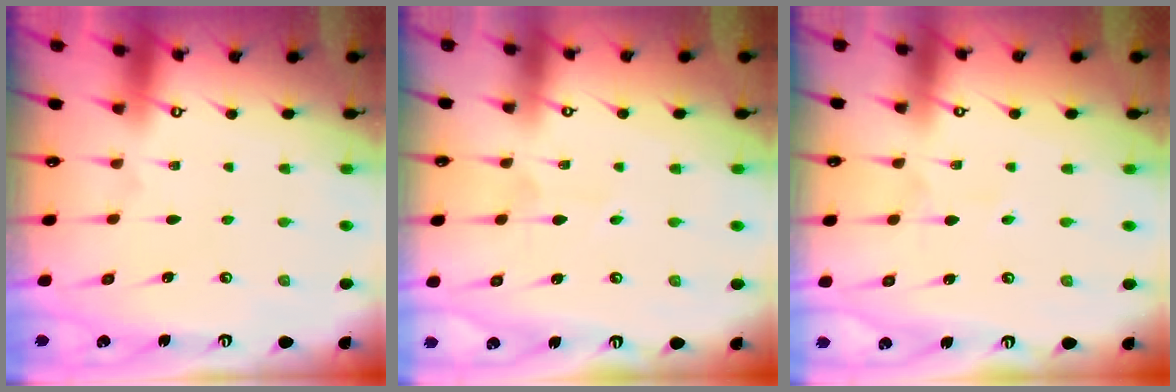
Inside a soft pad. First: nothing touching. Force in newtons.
{"total": 2.1, "press": 2.1, "slide": 0.2}
{"total": 2.5, "press": 2.5, "slide": 0.3}